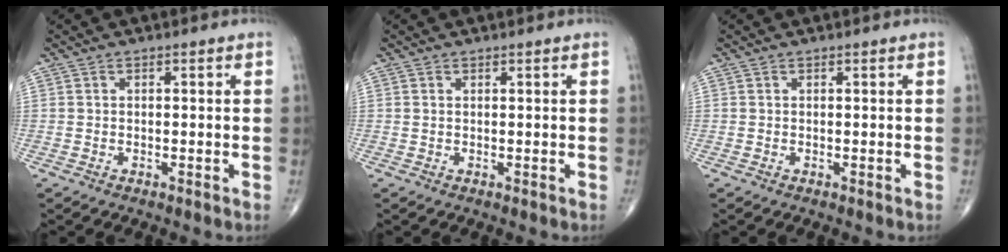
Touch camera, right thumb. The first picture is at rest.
{"total": 0.0}
{"total": 0.0}